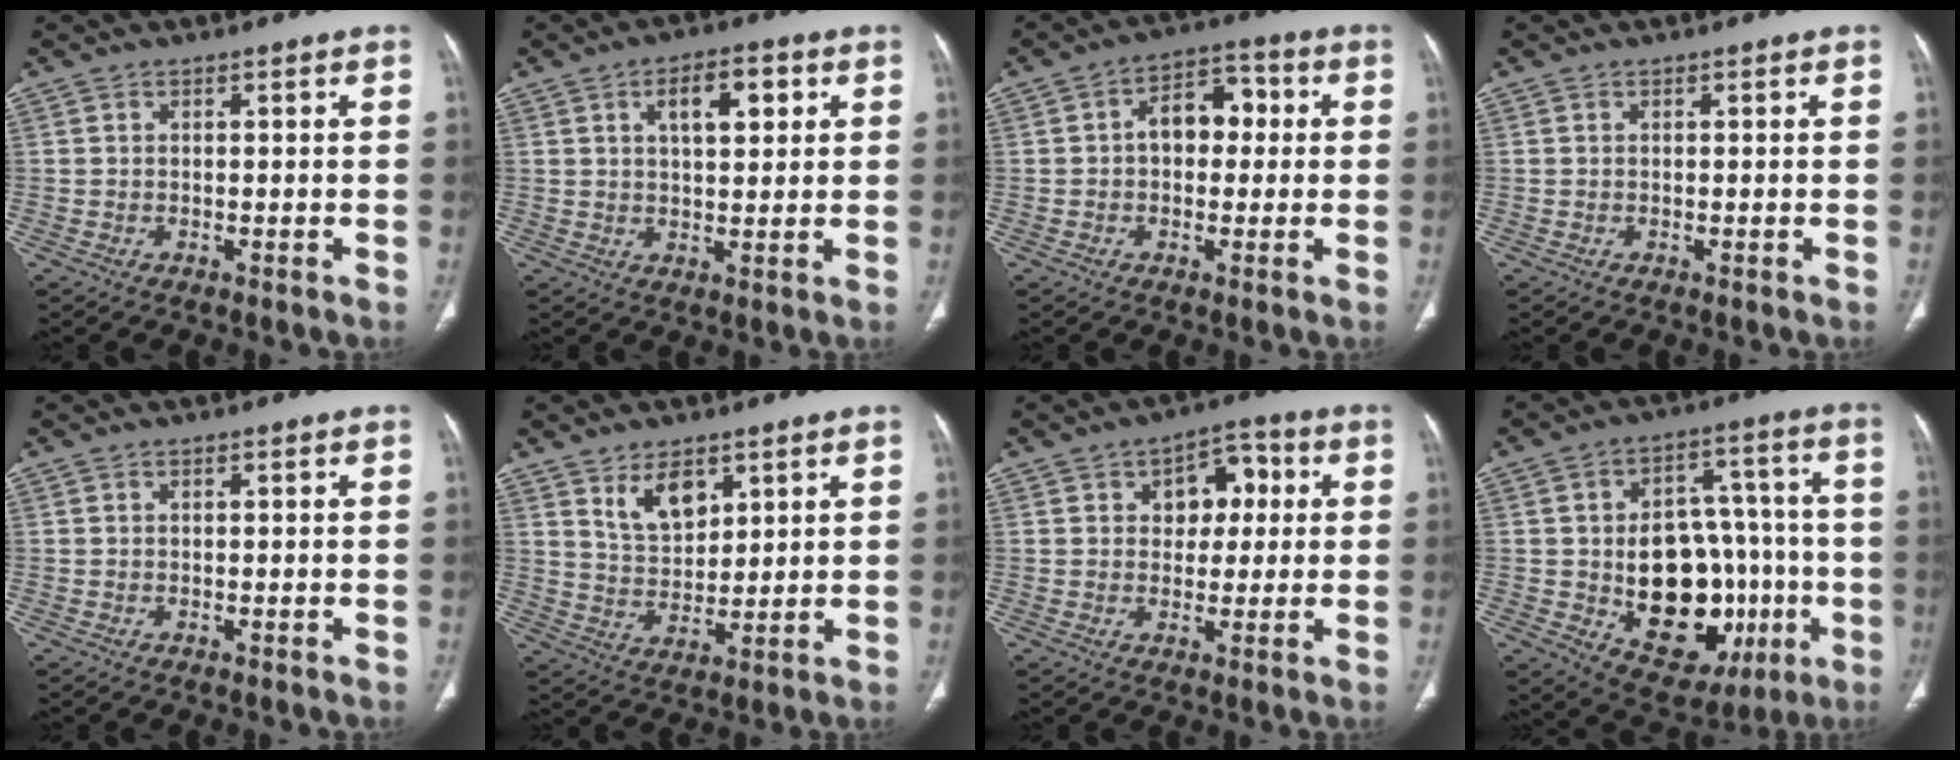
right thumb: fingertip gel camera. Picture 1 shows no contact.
{"total": 7.9, "force": [2.9, 3.7, 6.3], "torque": [-0.079, -0.003, 0.045]}
{"total": 8.5, "force": [0.7, 5.8, 6.2], "torque": [-0.064, 0.028, 0.003]}
{"total": 0.0}
{"total": 0.0}
{"total": 7.9, "force": [4.5, 4.5, 4.6], "torque": [-0.060, -0.034, 0.091]}
{"total": 8.3, "force": [2.1, 5.7, 5.6], "torque": [-0.036, 0.012, 0.025]}
{"total": 23.6, "force": [-4.8, 15.2, 17.4], "torque": [-0.205, 0.033, -0.042]}